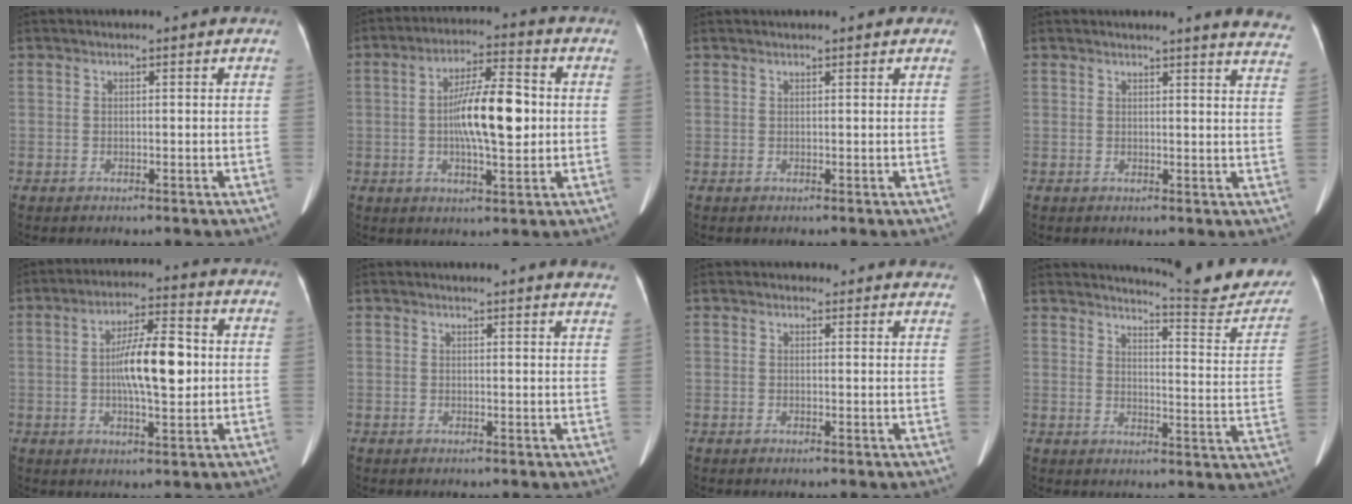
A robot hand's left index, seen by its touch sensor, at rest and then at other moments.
{"total": 10.9, "force": [0.0, 2.6, 10.6], "torque": [-0.190, 0.012, -0.002]}
{"total": 3.2, "force": [2.6, 0.7, 1.6], "torque": [-0.017, 0.026, 0.032]}
{"total": 9.6, "force": [9.3, 0.1, 2.6], "torque": [-0.011, -0.061, 0.069]}
{"total": 9.8, "force": [0.3, 2.4, 9.5], "torque": [-0.170, 0.013, 0.003]}
{"total": 10.3, "force": [10.1, 0.5, 2.2], "torque": [-0.008, -0.030, 0.087]}
{"total": 7.5, "force": [7.1, 2.3, 0.4], "torque": [0.029, 0.000, 0.051]}
{"total": 14.7, "force": [14.4, 0.3, 3.0], "torque": [-0.031, -0.088, 0.161]}